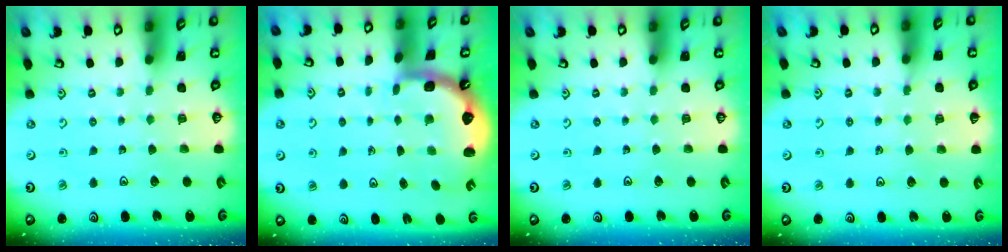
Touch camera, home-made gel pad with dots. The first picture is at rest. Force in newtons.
{"total": 2.5, "press": 1.2, "slide": 2.2}
{"total": 0.0}
{"total": 5.3, "press": 5.1, "slide": 1.3}